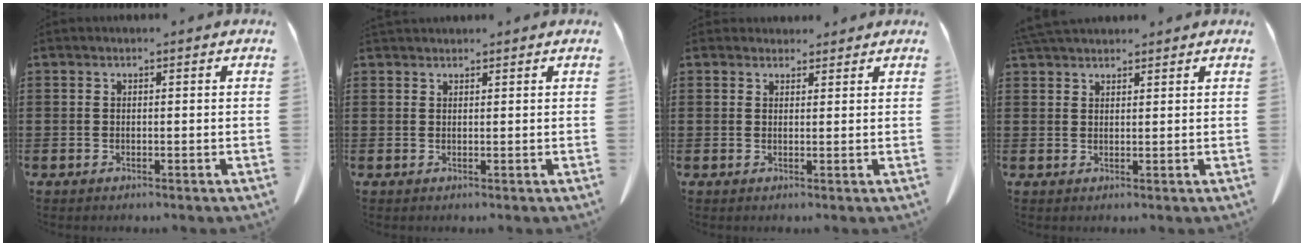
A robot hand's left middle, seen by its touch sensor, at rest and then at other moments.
{"total": 1.0, "force": [1.0, 0.2, 0.0], "torque": [-0.004, -0.001, 0.021]}
{"total": 1.9, "force": [1.7, 0.7, 0.1], "torque": [0.001, -0.002, 0.033]}
{"total": 2.8, "force": [2.6, 0.7, 0.8], "torque": [-0.023, -0.001, 0.052]}